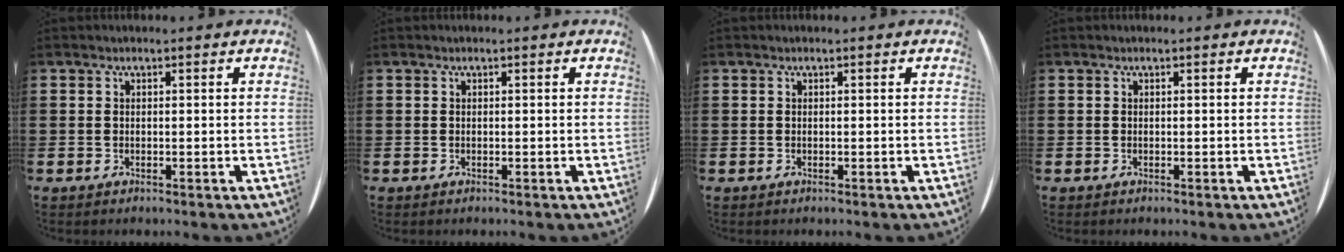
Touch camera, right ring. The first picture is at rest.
{"total": 0.0}
{"total": 0.0}
{"total": 0.0}